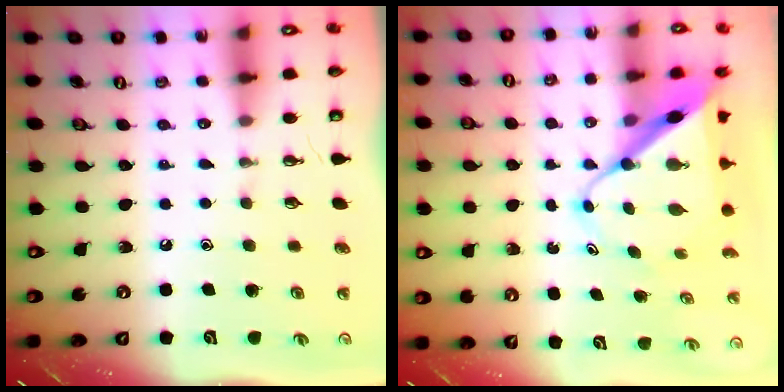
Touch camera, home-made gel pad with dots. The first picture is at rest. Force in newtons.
{"total": 11.1, "press": 11.0, "slide": 0.9}